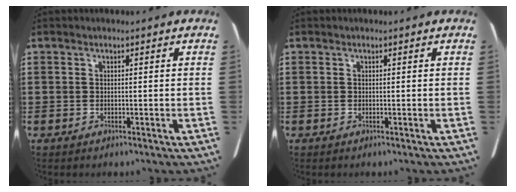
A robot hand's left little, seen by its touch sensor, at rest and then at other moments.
{"total": 0.0}